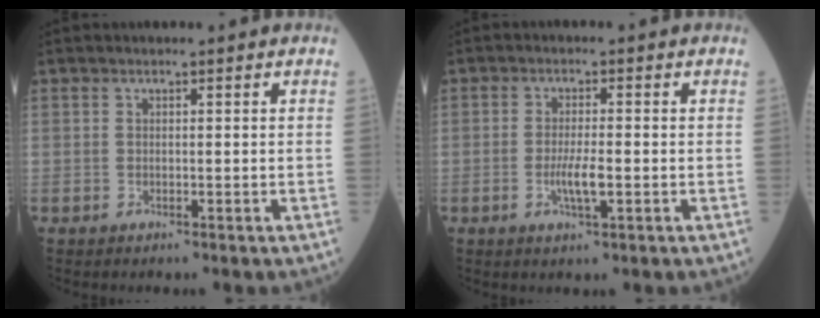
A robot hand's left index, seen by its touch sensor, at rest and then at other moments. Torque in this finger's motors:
{"motor_torque": [0.49, -0.23, 0.10, 0.05]}